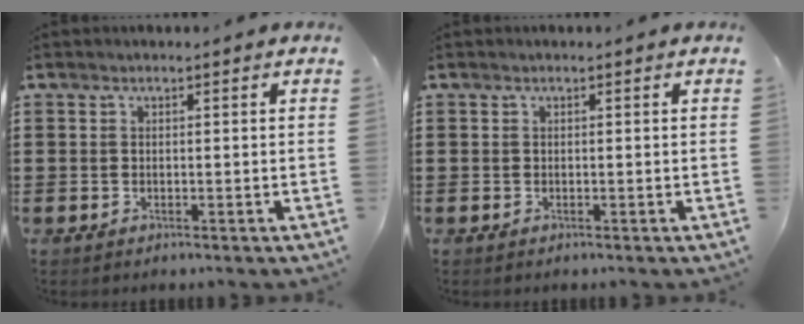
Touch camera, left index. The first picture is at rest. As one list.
[{"total": 0.0}]